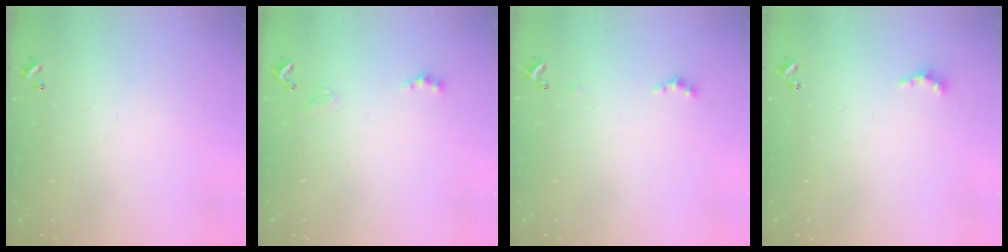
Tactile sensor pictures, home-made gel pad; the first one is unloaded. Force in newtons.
{"total": 1.1, "press": 1.1, "slide": 0.4}
{"total": 2.6, "press": 2.6, "slide": 0.6}
{"total": 2.4, "press": 2.3, "slide": 0.5}